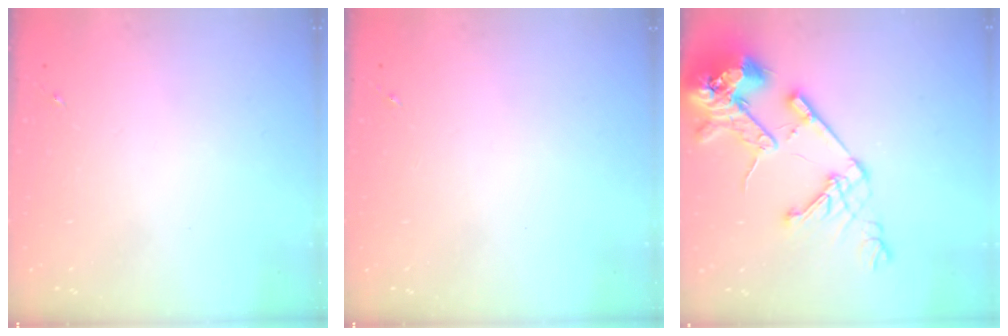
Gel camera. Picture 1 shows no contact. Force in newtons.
{"total": 0.0}
{"total": 18.4, "press": 18.2, "slide": 2.5}